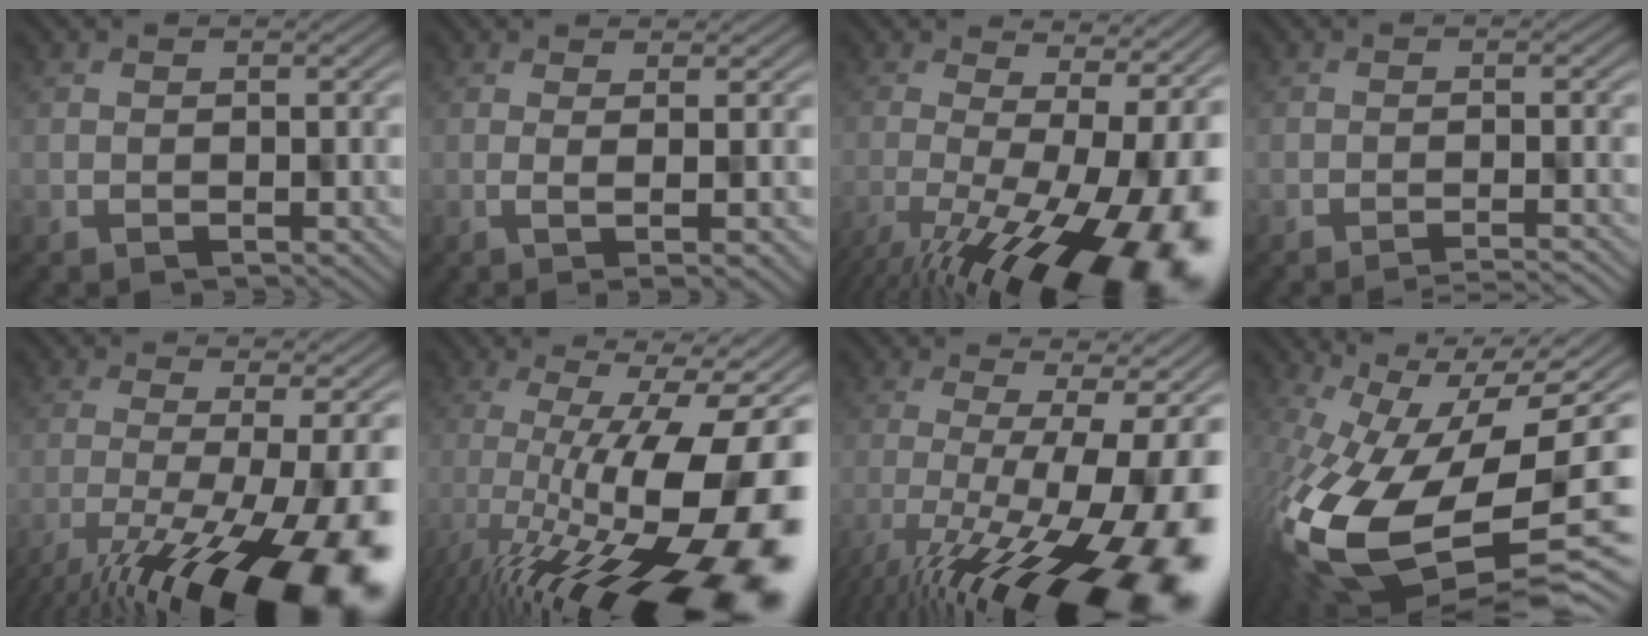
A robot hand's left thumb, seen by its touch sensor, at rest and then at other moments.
{"total": 3.9, "force": [-0.1, 0.8, 3.9], "torque": [-0.049, 0.003, -0.002]}
{"total": 16.6, "force": [-7.0, 5.2, 14.1], "torque": [-0.226, -0.042, -0.090]}
{"total": 3.3, "force": [-2.8, 0.2, 1.8], "torque": [-0.024, 0.013, -0.043]}
{"total": 17.3, "force": [-9.9, 5.1, 13.2], "torque": [-0.216, -0.051, -0.139]}
{"total": 19.3, "force": [-5.5, 5.8, 17.5], "torque": [-0.264, -0.020, -0.091]}
{"total": 17.5, "force": [-7.2, 4.4, 15.4], "torque": [-0.239, -0.026, -0.107]}
{"total": 16.9, "force": [-2.7, 8.0, 14.7], "torque": [-0.312, -0.054, -0.030]}